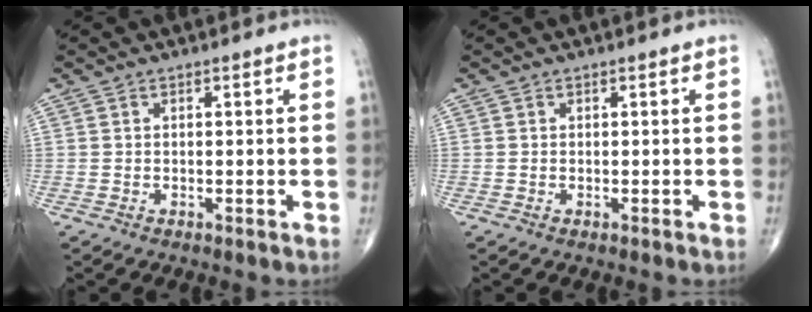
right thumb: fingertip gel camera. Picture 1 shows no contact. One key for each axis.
{"total": 0.0}